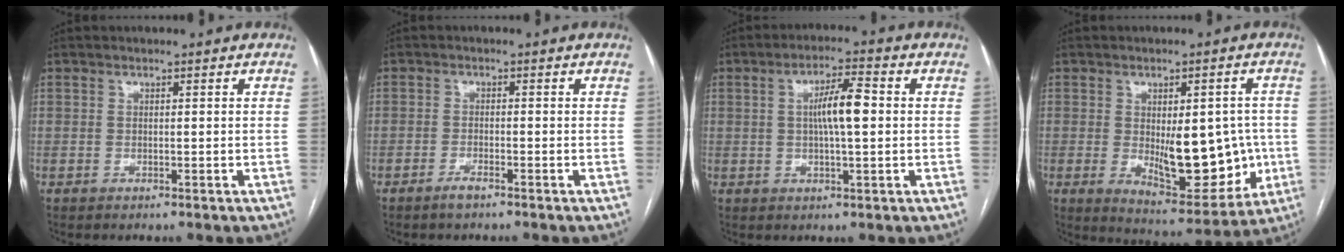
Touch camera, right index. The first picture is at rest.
{"total": 1.8, "force": [-1.5, 0.2, 1.1], "torque": [-0.025, -0.001, -0.027]}
{"total": 6.6, "force": [0.5, 1.0, 6.5], "torque": [-0.118, 0.011, 0.007]}
{"total": 13.5, "force": [-1.3, 5.6, 12.2], "torque": [-0.165, -0.005, -0.002]}